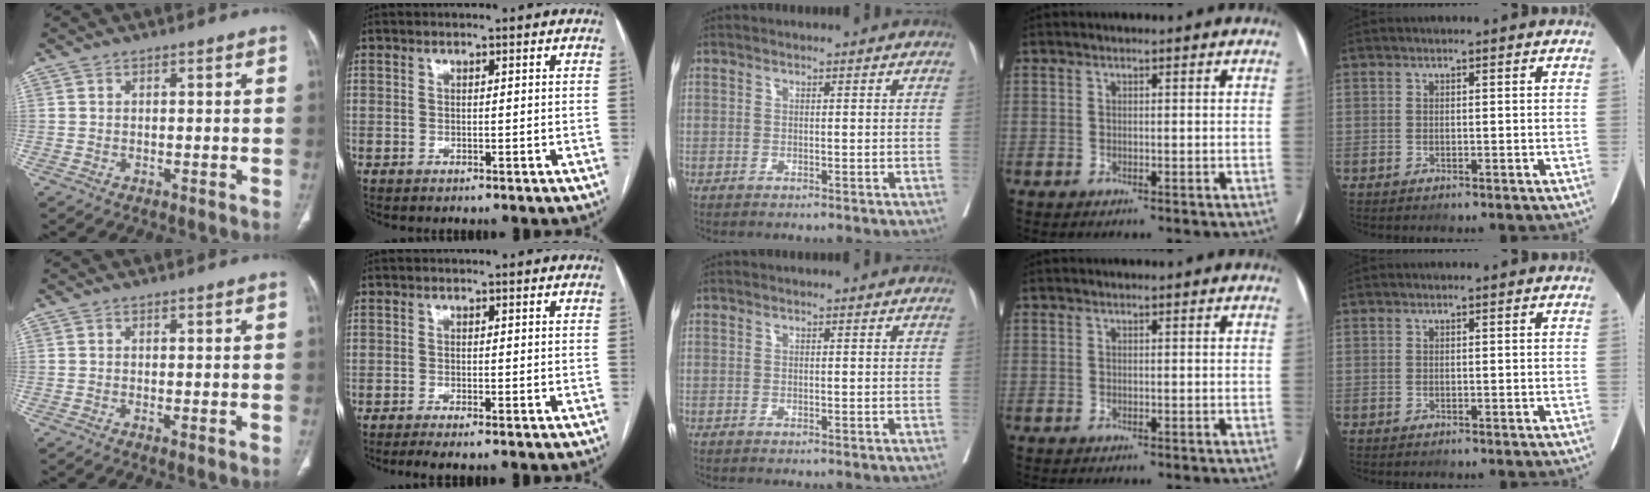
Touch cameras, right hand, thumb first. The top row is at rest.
{"thumb": {"total": 1.4, "force": [-0.2, 0.3, 1.3], "torque": [-0.031, -0.008, -0.004]}, "index": {"total": 2.6, "force": [-2.0, -0.1, 1.6], "torque": [-0.027, -0.005, -0.033]}}